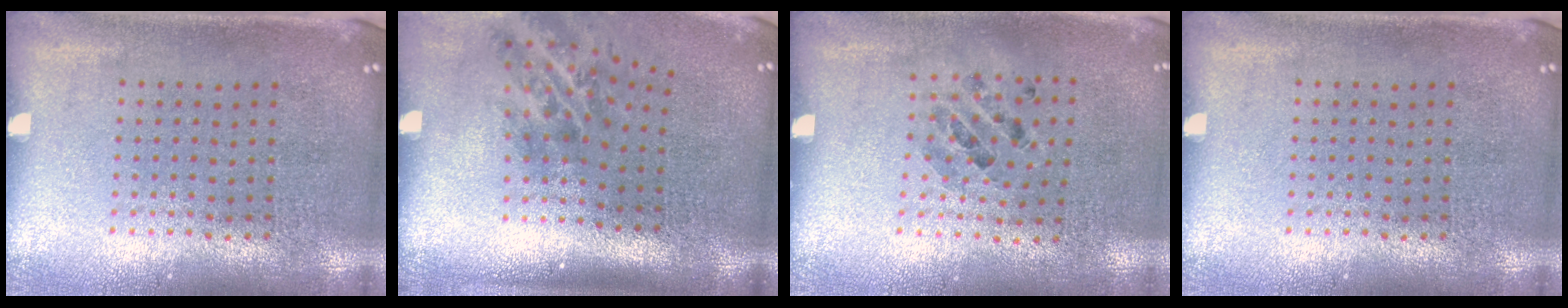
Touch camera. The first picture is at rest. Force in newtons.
{"total": 2.1, "press": 1.3, "slide": 1.7}
{"total": 0.8, "press": 0.8, "slide": 0.2}
{"total": 0.0}